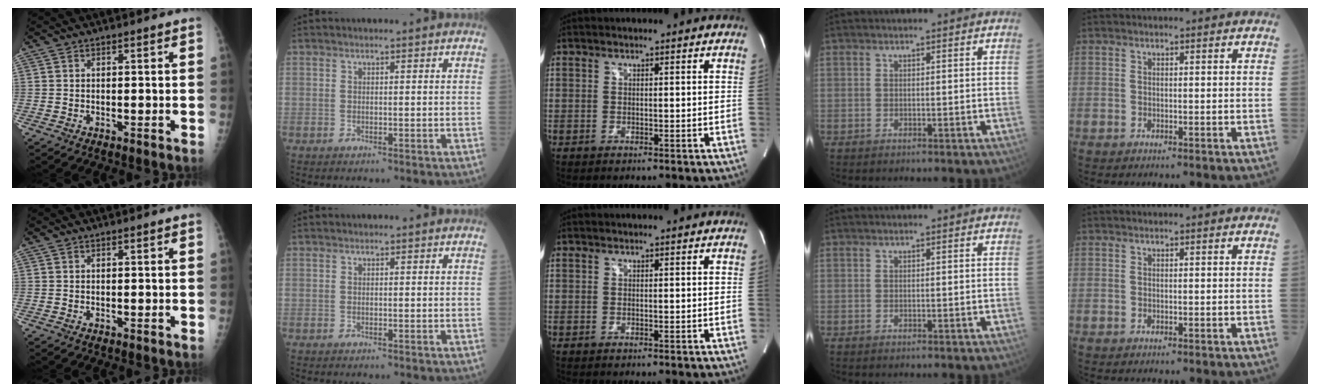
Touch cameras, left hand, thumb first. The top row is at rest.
{}